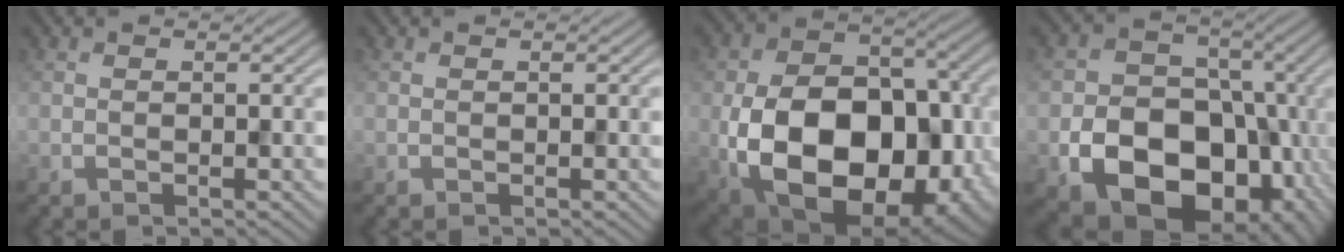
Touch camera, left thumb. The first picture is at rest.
{"total": 0.0}
{"total": 20.0, "force": [-5.2, 13.8, 13.6], "torque": [-0.235, -0.059, -0.059]}
{"total": 15.1, "force": [-5.2, 11.4, 8.4], "torque": [-0.130, -0.050, -0.102]}